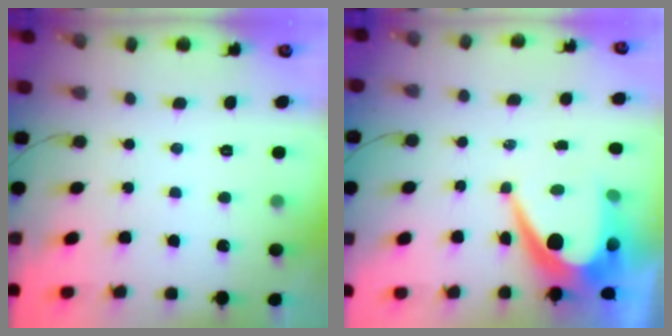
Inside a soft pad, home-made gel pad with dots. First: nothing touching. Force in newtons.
{"total": 11.2, "press": 11.1, "slide": 0.9}